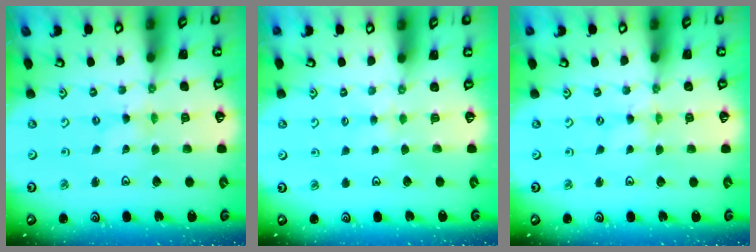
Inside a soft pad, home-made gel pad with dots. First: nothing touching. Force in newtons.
{"total": 2.1, "press": 2.1, "slide": 0.4}
{"total": 0.6, "press": 0.6, "slide": 0.2}